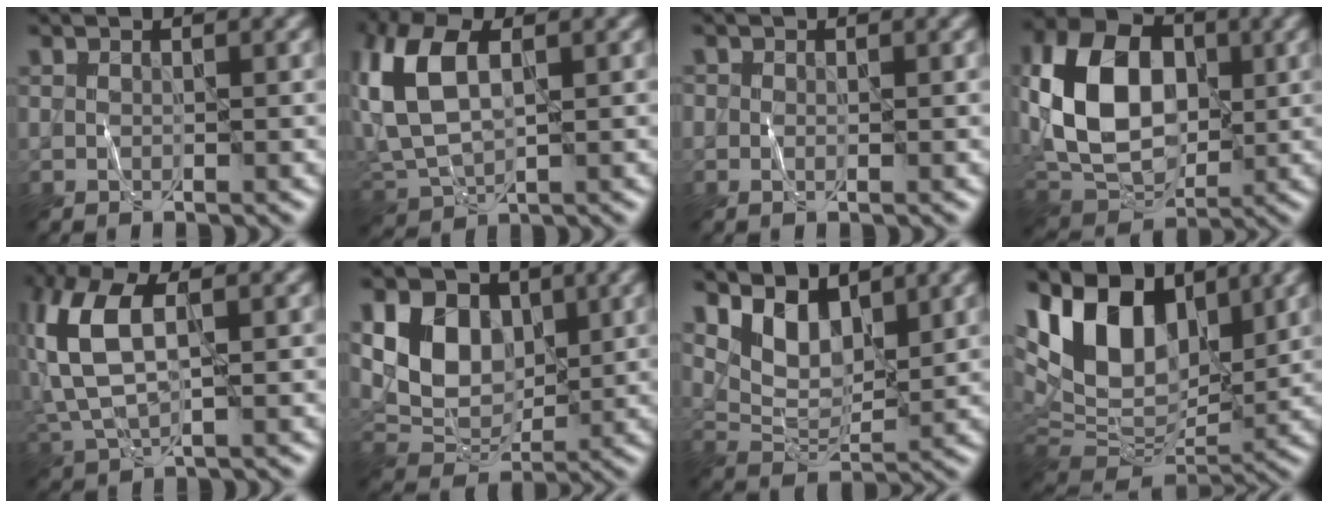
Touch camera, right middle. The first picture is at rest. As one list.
[{"total": 7.3, "force": [1.7, 4.2, 5.7], "torque": [-0.139, 0.009, 0.028]}, {"total": 0.6, "force": [0.0, 0.4, 0.4], "torque": [-0.005, -0.001, -0.002]}, {"total": 11.3, "force": [1.2, 7.9, 8.1], "torque": [-0.166, 0.009, 0.017]}, {"total": 7.2, "force": [1.0, 3.6, 6.2], "torque": [-0.150, 0.013, 0.017]}, {"total": 6.9, "force": [2.0, 5.1, 4.1], "torque": [-0.078, -0.006, 0.033]}, {"total": 4.3, "force": [2.6, 2.3, 2.6], "torque": [-0.058, -0.013, 0.048]}, {"total": 11.5, "force": [5.4, 6.8, 7.6], "torque": [-0.154, 0.013, 0.093]}]